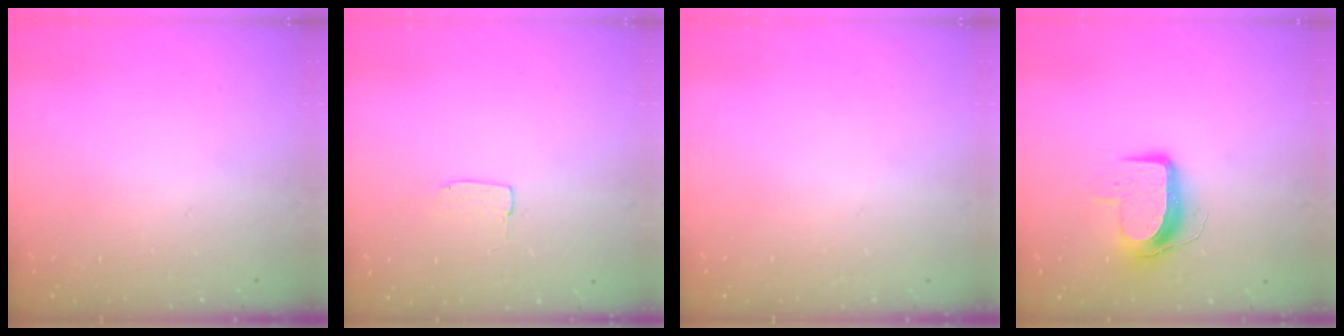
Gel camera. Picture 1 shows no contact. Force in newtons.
{"total": 2.9, "press": 2.9, "slide": 0.2}
{"total": 0.0}
{"total": 9.2, "press": 9.1, "slide": 0.5}